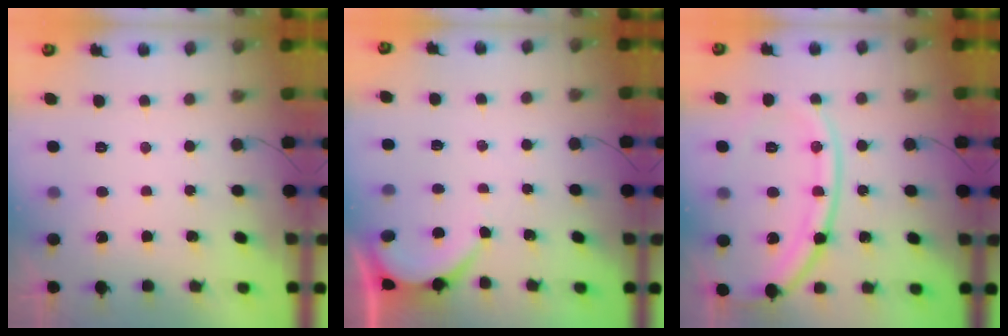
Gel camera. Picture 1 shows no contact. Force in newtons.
{"total": 2.1, "press": 2.1, "slide": 0.3}
{"total": 16.7, "press": 16.6, "slide": 1.9}